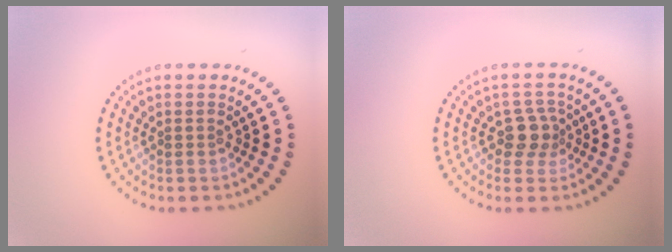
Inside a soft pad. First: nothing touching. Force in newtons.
{"total": 2.4, "press": 1.9, "slide": 1.4}